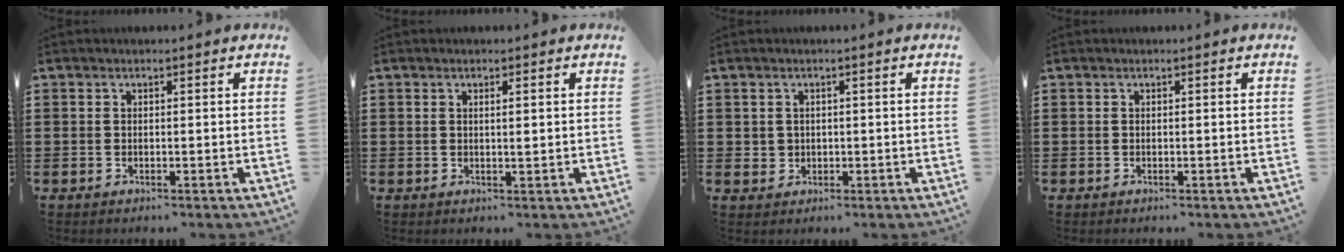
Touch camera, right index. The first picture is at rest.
{"total": 1.2, "force": [0.3, 0.0, 1.1], "torque": [-0.021, -0.001, 0.005]}
{"total": 1.2, "force": [0.3, 1.2, 0.0], "torque": [-0.006, 0.006, 0.005]}
{"total": 0.0}